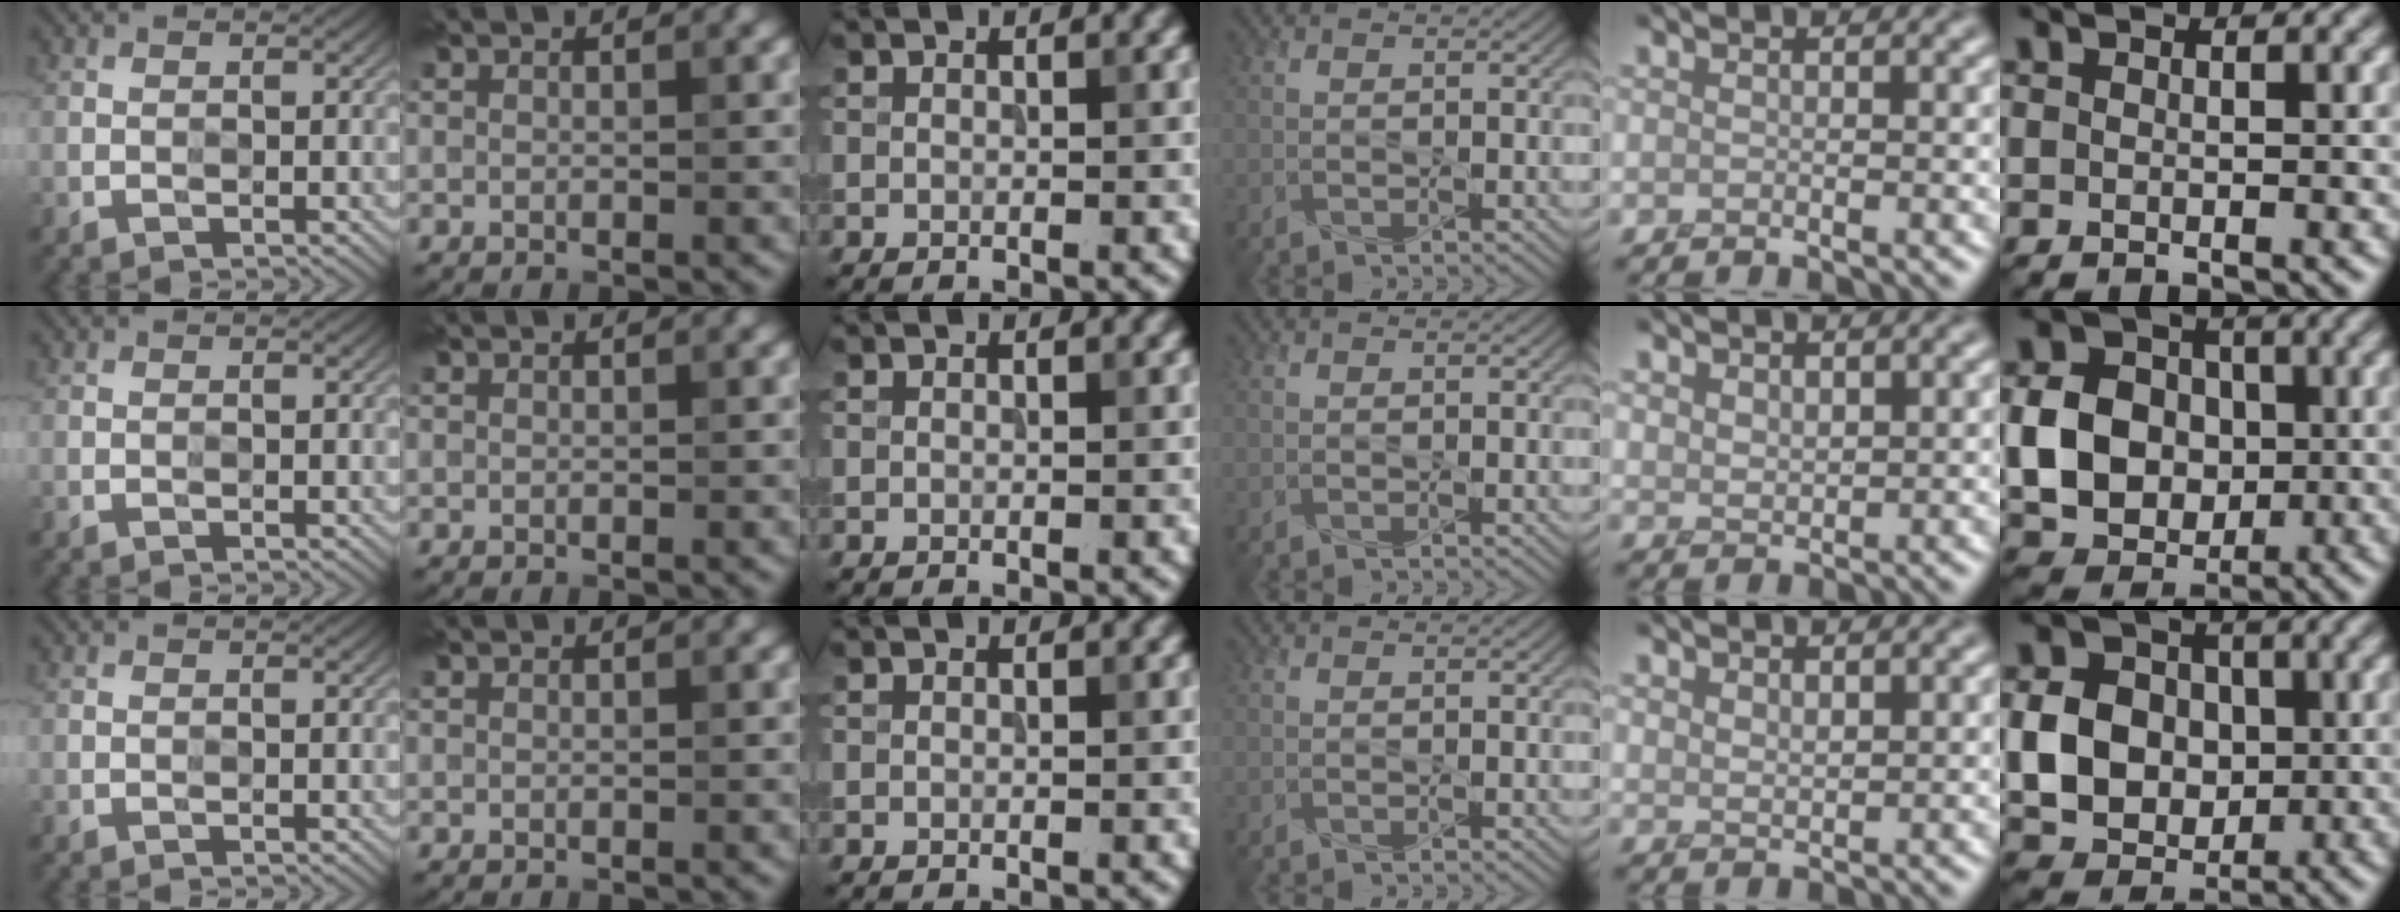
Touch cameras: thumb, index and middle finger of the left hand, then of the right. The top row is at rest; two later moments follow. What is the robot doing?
{"motion": "press", "object": "gel pad"}